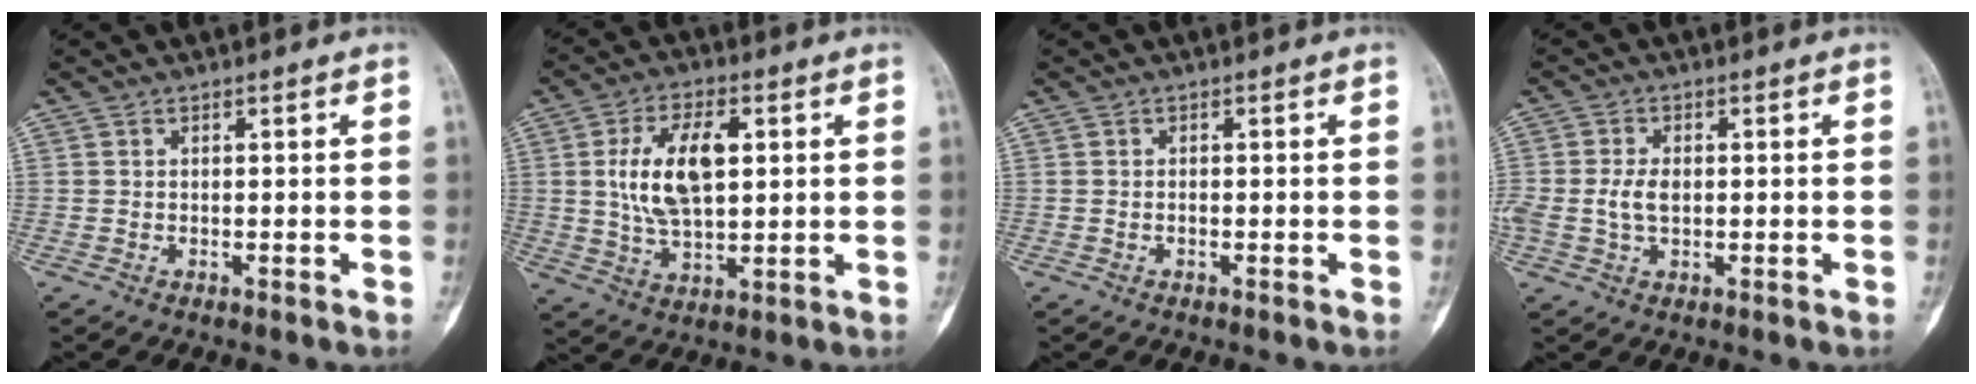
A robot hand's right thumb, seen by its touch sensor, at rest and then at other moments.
{"total": 12.4, "force": [2.4, 6.3, 10.4], "torque": [-0.182, 0.001, 0.046]}
{"total": 0.6, "force": [-0.3, 0.3, 0.5], "torque": [-0.010, 0.002, -0.005]}
{"total": 4.3, "force": [-0.2, 2.6, 3.4], "torque": [-0.076, 0.005, -0.002]}